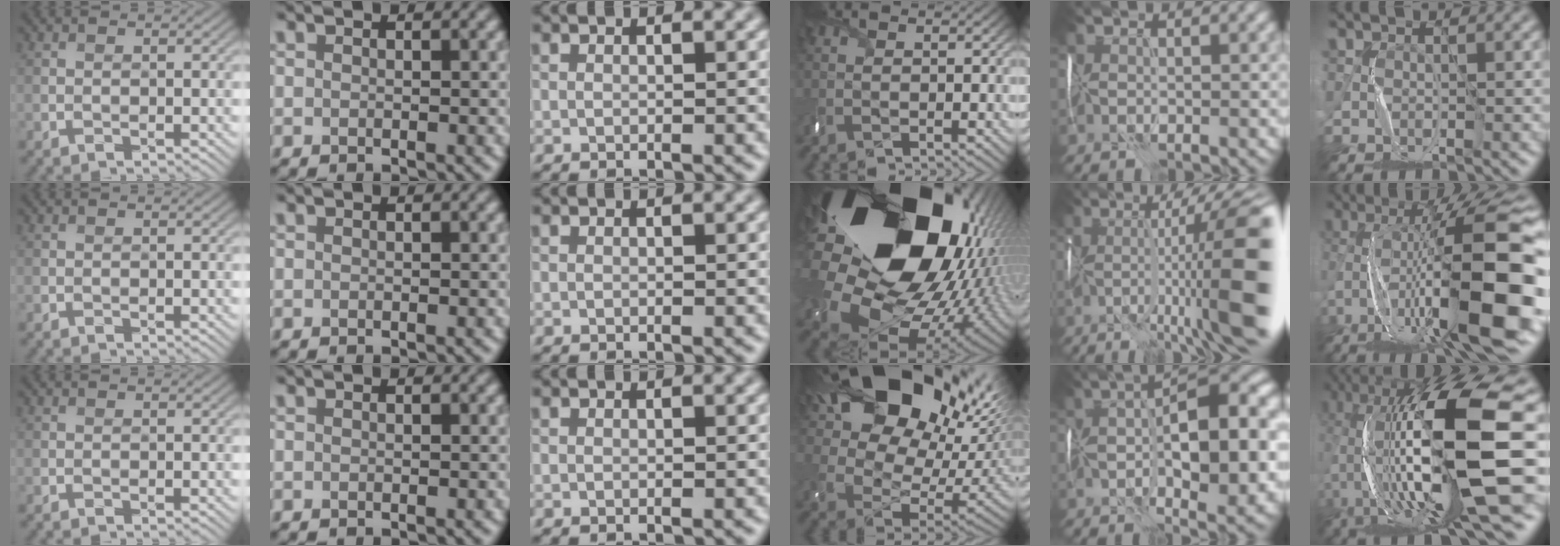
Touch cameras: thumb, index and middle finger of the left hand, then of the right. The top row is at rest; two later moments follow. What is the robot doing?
{"motion": "wrap", "object": "thread"}